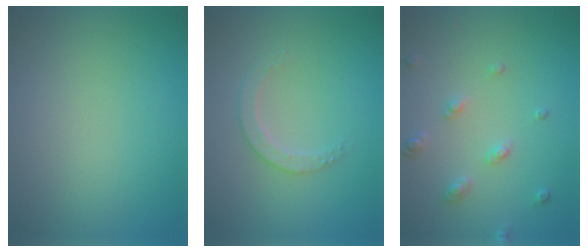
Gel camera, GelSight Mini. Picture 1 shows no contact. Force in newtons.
{"total": 2.2, "press": 2.2, "slide": 0.6}
{"total": 2.2, "press": 2.1, "slide": 0.6}